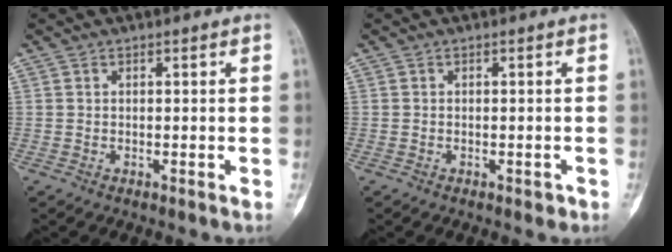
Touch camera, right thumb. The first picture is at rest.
{"total": 0.8, "force": [-0.5, 0.4, 0.5], "torque": [-0.001, 0.002, -0.006]}